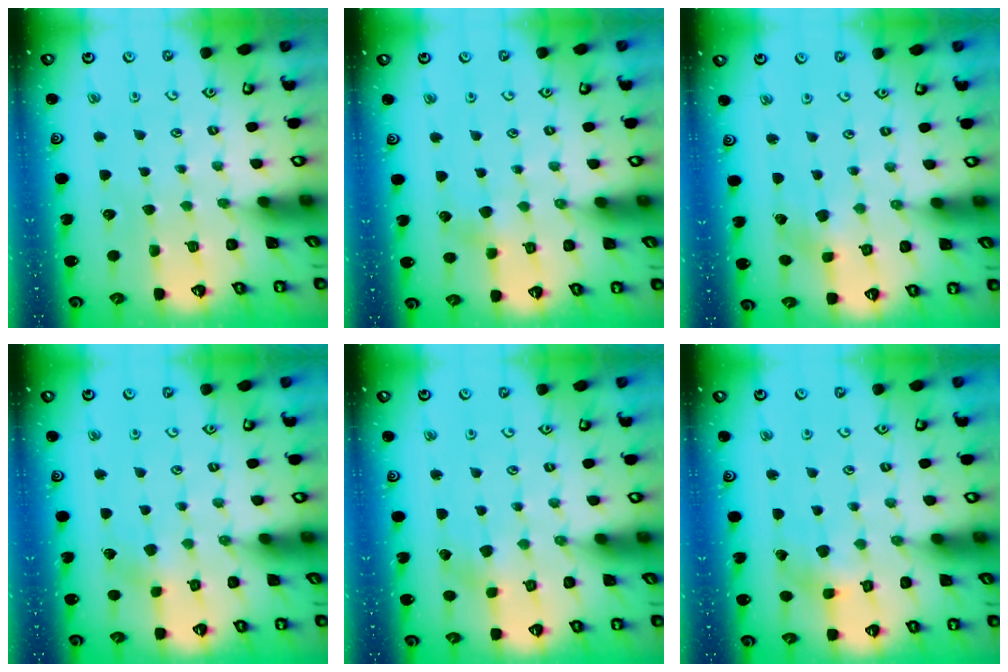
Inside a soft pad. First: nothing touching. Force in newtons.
{"total": 3.0, "press": 2.9, "slide": 0.5}
{"total": 2.3, "press": 2.3, "slide": 0.4}
{"total": 2.5, "press": 2.5, "slide": 0.2}
{"total": 2.3, "press": 2.3, "slide": 0.4}
{"total": 2.8, "press": 2.8, "slide": 0.1}